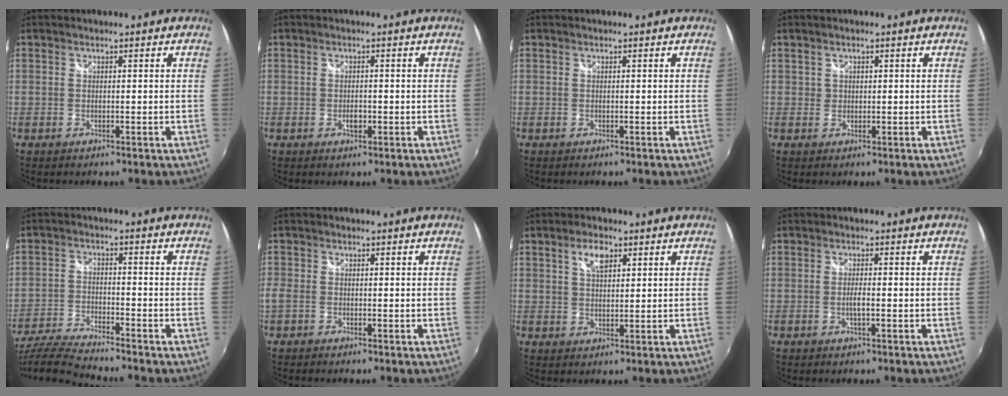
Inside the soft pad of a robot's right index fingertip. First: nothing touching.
{"total": 1.6, "force": [-0.6, 1.0, 1.1], "torque": [-0.019, -0.001, -0.012]}
{"total": 0.0}
{"total": 1.0, "force": [0.4, 0.9, 0.2], "torque": [0.000, 0.005, 0.008]}
{"total": 11.1, "force": [-10.0, 0.3, 4.7], "torque": [-0.116, -0.024, -0.196]}
{"total": 2.5, "force": [-1.5, 1.5, 1.3], "torque": [-0.031, -0.005, -0.033]}
{"total": 4.3, "force": [2.1, 2.1, 3.1], "torque": [-0.054, 0.007, 0.037]}
{"total": 1.8, "force": [-0.6, 0.2, 1.7], "torque": [-0.034, -0.003, -0.011]}